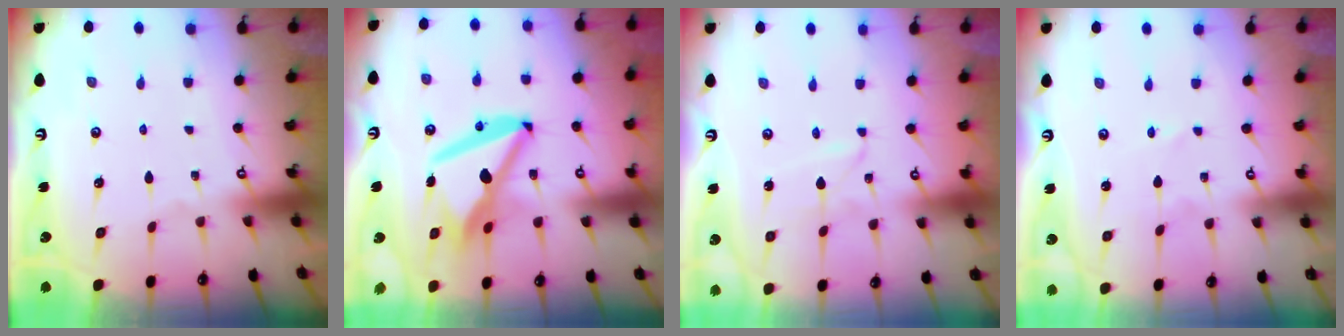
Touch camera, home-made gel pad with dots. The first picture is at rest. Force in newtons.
{"total": 13.8, "press": 13.7, "slide": 2.1}
{"total": 2.6, "press": 2.5, "slide": 0.4}
{"total": 1.7, "press": 1.6, "slide": 0.3}